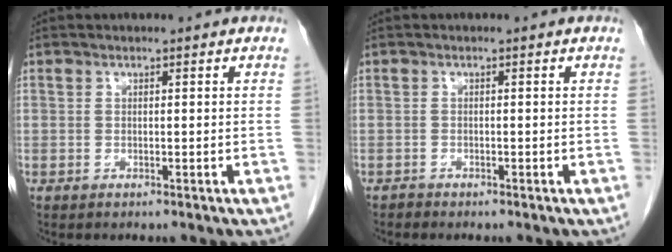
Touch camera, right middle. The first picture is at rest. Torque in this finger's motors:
{"motor_torque": [-0.16, -0.03, -0.06, -0.01]}